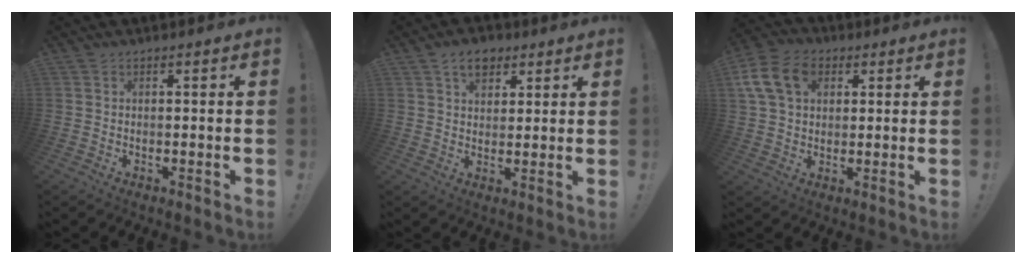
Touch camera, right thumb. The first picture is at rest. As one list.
[{"total": 7.2, "force": [4.1, 4.9, 3.3], "torque": [-0.046, -0.011, 0.076]}, {"total": 14.1, "force": [4.7, 10.4, 8.3], "torque": [-0.148, -0.006, 0.093]}]